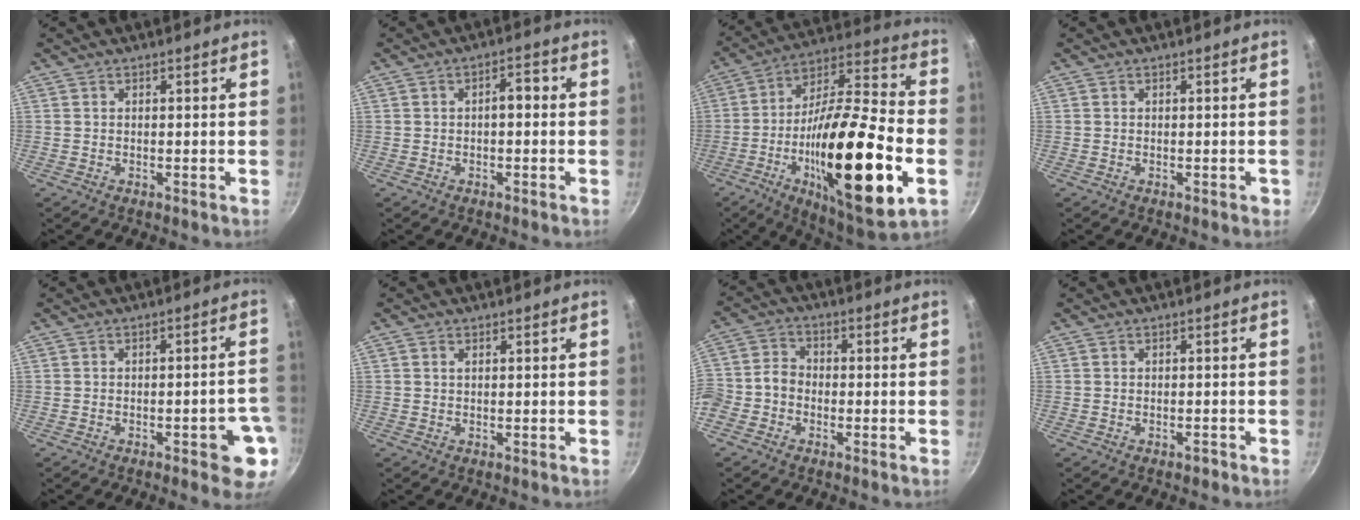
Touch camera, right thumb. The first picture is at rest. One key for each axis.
{"total": 3.1, "fx": -0.3, "fy": 1.6, "fz": 2.6, "tx": -0.027, "ty": 0.015, "tz": -0.007}
{"total": 31.2, "fx": -8.3, "fy": 9.3, "fz": 28.6, "tx": -0.457, "ty": 0.026, "tz": -0.135}
{"total": 0.8, "fx": -0.2, "fy": 0.6, "fz": 0.4, "tx": 0.000, "ty": 0.003, "tz": -0.003}
{"total": 7.9, "fx": -2.8, "fy": 2.8, "fz": 6.9, "tx": -0.057, "ty": 0.022, "tz": -0.028}
{"total": 0.8, "fx": 0.3, "fy": 0.5, "fz": 0.5, "tx": -0.009, "ty": 0.002, "tz": 0.005}
{"total": 6.9, "fx": -2.5, "fy": 5.6, "fz": 3.2, "tx": -0.052, "ty": 0.033, "tz": -0.063}
{"total": 1.0, "fx": -0.7, "fy": 0.5, "fz": 0.5, "tx": -0.004, "ty": 0.010, "tz": -0.006}